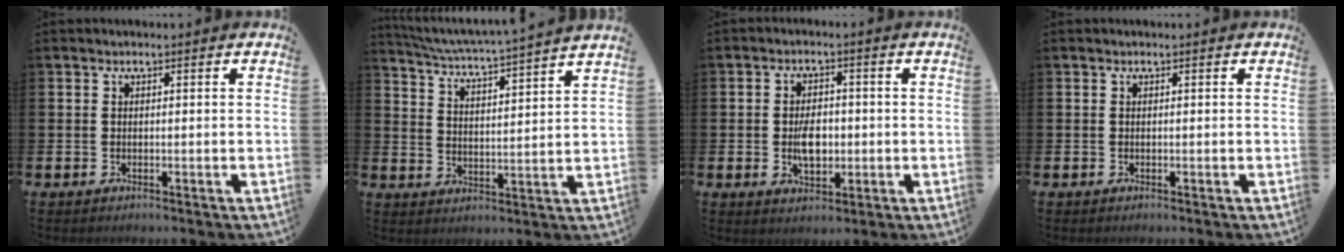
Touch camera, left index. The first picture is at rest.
{"total": 5.1, "force": [4.8, -0.5, 1.4], "torque": [-0.049, -0.041, 0.080]}
{"total": 4.6, "force": [-0.4, 2.7, 3.7], "torque": [-0.055, 0.000, -0.010]}
{"total": 0.0}